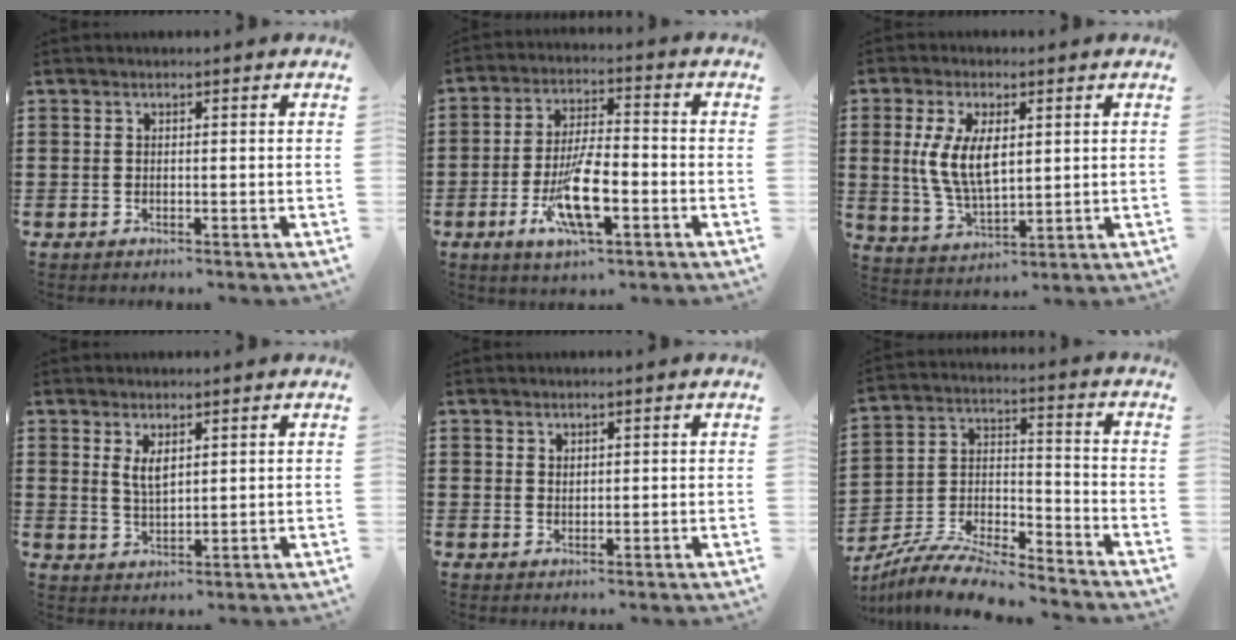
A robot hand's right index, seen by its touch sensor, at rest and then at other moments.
{"total": 10.5, "force": [-3.7, 3.2, 9.3], "torque": [-0.191, -0.013, -0.065]}
{"total": 8.0, "force": [1.3, 3.6, 7.0], "torque": [-0.150, 0.004, 0.022]}
{"total": 2.9, "force": [1.6, 0.9, 2.2], "torque": [-0.046, 0.002, 0.029]}
{"total": 1.1, "force": [1.0, 0.3, 0.1], "torque": [-0.002, 0.001, 0.021]}
{"total": 8.7, "force": [-8.2, 0.5, 2.8], "torque": [-0.053, 0.009, -0.161]}